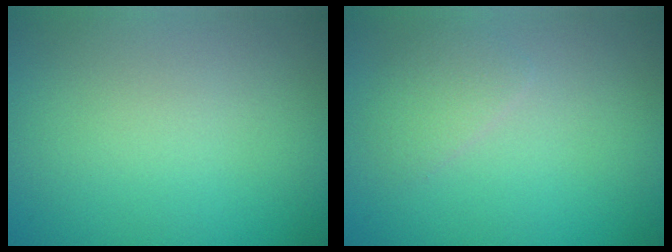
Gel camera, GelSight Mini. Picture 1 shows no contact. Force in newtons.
{"total": 1.5, "press": 1.5, "slide": 0.1}